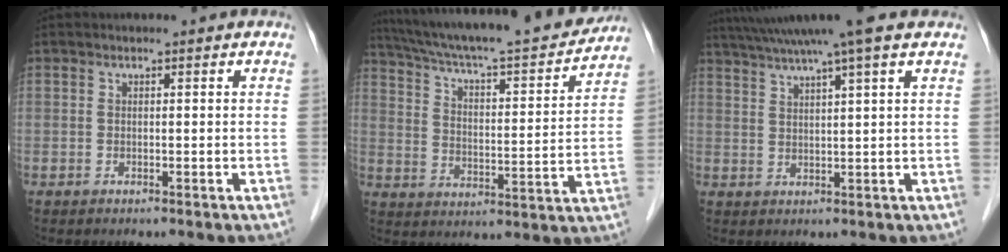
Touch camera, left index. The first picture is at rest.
{"total": 24.1, "force": [21.6, 2.2, 10.4], "torque": [-0.178, -0.013, 0.309]}
{"total": 10.4, "force": [8.4, -1.5, 5.9], "torque": [-0.108, 0.024, 0.119]}